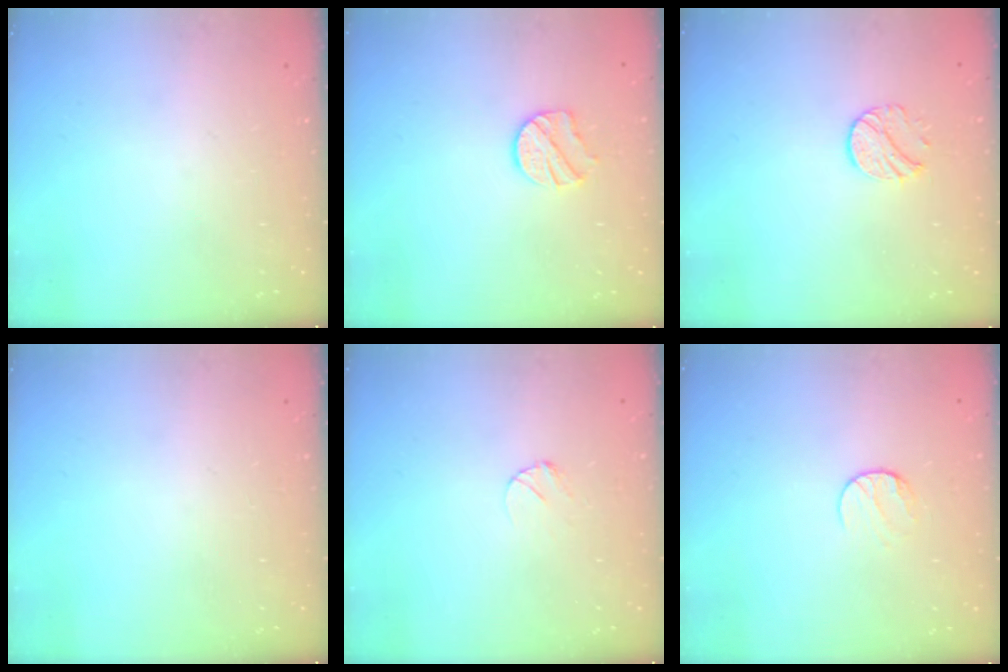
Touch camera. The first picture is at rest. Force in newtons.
{"total": 9.5, "press": 9.5, "slide": 0.7}
{"total": 7.6, "press": 7.6, "slide": 0.2}
{"total": 0.0}
{"total": 3.2, "press": 3.2, "slide": 0.5}
{"total": 6.7, "press": 6.7, "slide": 0.5}